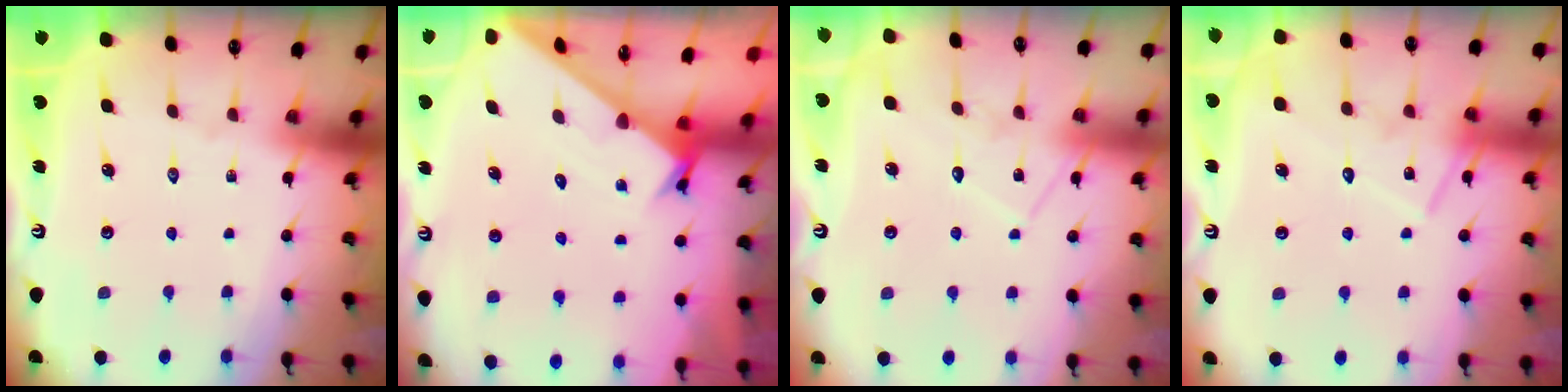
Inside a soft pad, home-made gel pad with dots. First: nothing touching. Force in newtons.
{"total": 1.8, "press": 1.8, "slide": 0.1}
{"total": 9.1, "press": 9.1, "slide": 0.6}
{"total": 13.0, "press": 13.0, "slide": 1.0}